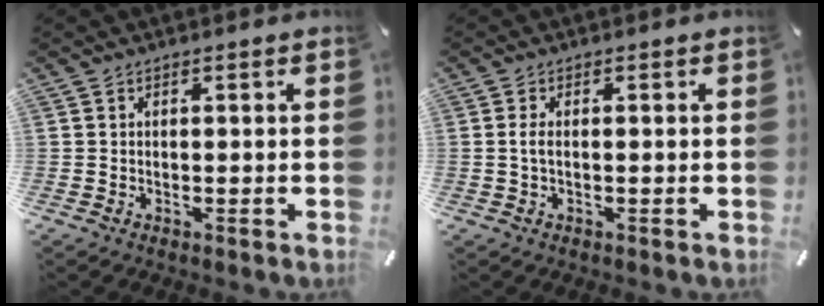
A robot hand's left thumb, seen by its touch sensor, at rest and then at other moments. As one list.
[{"total": 1.9, "force": [0.0, 0.7, 1.8], "torque": [-0.041, 0.000, -0.004]}]